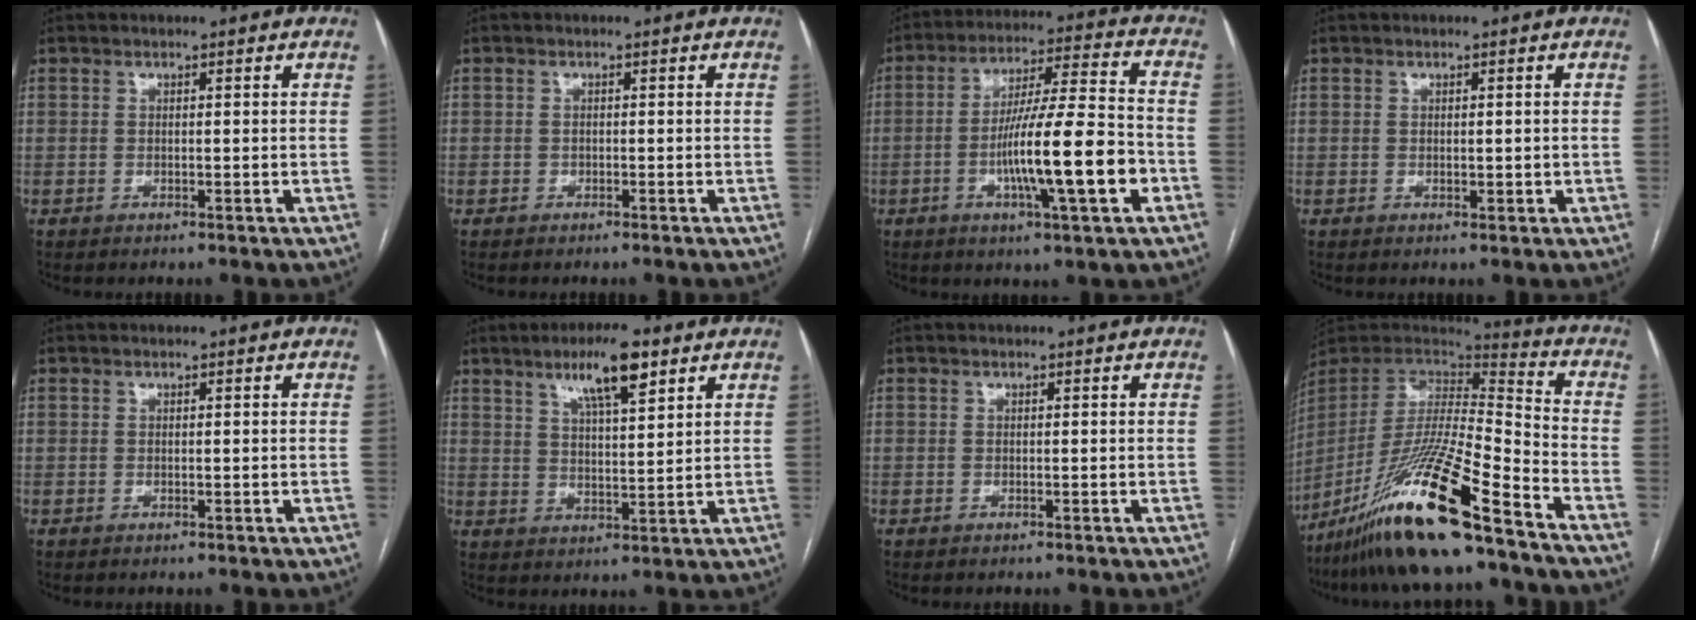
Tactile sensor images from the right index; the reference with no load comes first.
{"total": 0.6, "force": [-0.3, 0.6, 0.0], "torque": [-0.001, 0.004, -0.009]}
{"total": 15.4, "force": [-4.4, 0.7, 14.7], "torque": [-0.251, -0.003, -0.074]}
{"total": 1.4, "force": [0.0, 0.8, 1.1], "torque": [-0.018, 0.001, 0.003]}
{"total": 0.0}
{"total": 8.6, "force": [5.3, 1.4, 6.6], "torque": [-0.117, 0.004, 0.090]}
{"total": 0.0}
{"total": 22.4, "force": [-15.9, 0.9, 15.8], "torque": [-0.320, -0.035, -0.295]}